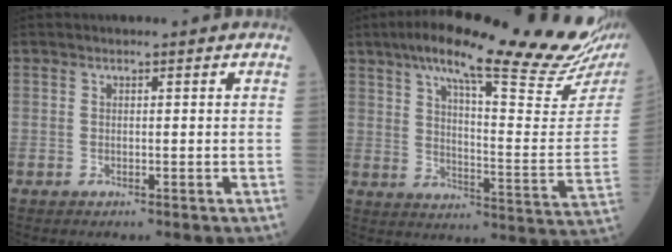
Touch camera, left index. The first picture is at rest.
{"total": 27.7, "force": [21.2, 1.9, 17.8], "torque": [-0.243, -0.029, 0.274]}